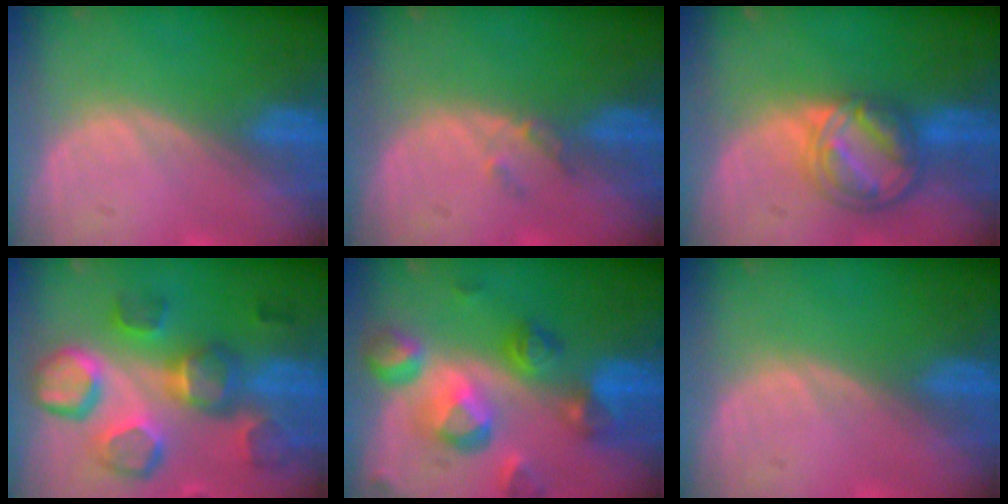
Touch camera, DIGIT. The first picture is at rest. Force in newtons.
{"total": 1.8, "press": 1.6, "slide": 0.8}
{"total": 8.4, "press": 7.1, "slide": 4.5}
{"total": 11.3, "press": 10.8, "slide": 3.2}
{"total": 10.5, "press": 9.4, "slide": 4.7}
{"total": 0.0}